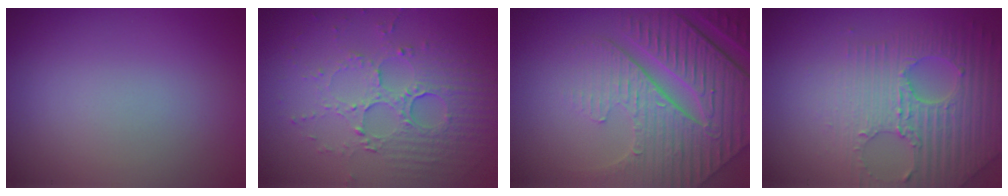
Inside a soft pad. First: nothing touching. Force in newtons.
{"total": 5.4, "press": 3.7, "slide": 4.0}
{"total": 9.1, "press": 6.2, "slide": 6.6}
{"total": 5.9, "press": 4.8, "slide": 3.4}